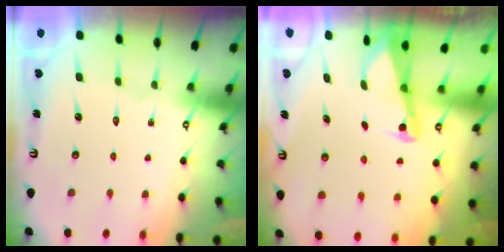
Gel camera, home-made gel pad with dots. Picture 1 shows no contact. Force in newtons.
{"total": 2.0, "press": 2.0, "slide": 0.4}